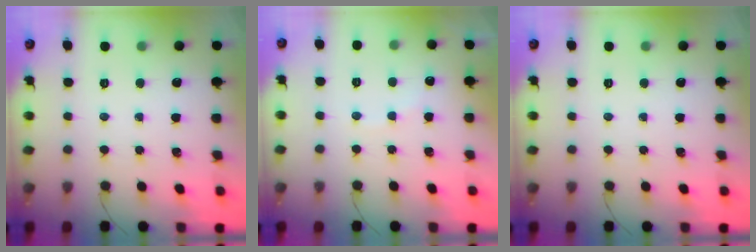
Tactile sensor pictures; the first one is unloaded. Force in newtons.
{"total": 5.7, "press": 5.7, "slide": 1.0}
{"total": 0.0}